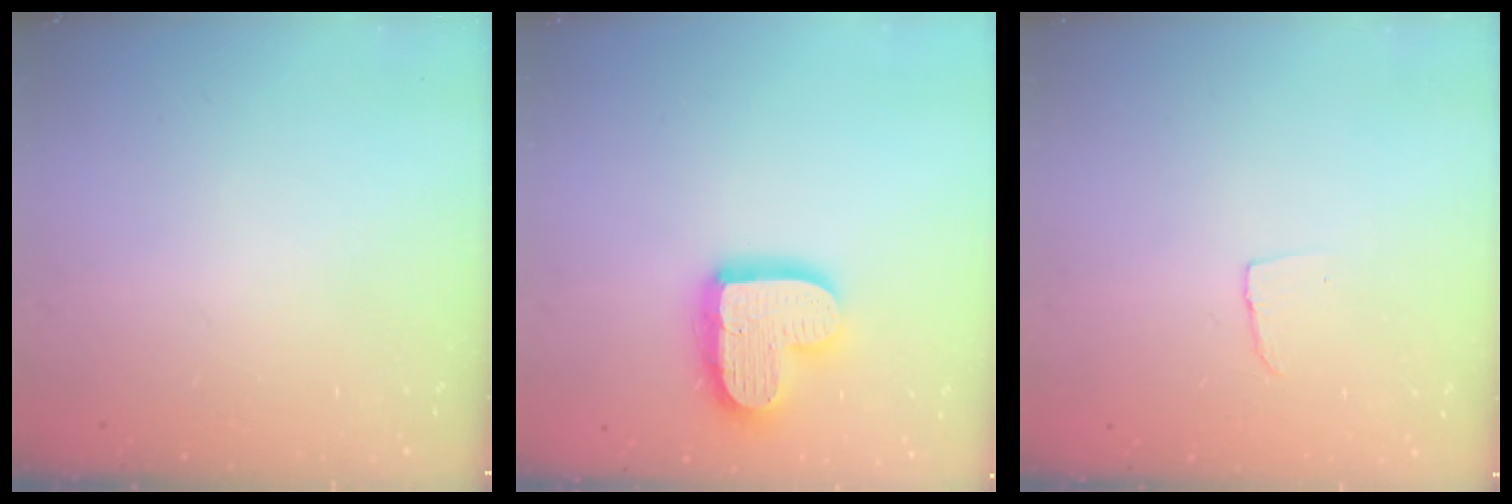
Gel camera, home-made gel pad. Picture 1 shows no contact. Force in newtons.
{"total": 15.6, "press": 15.5, "slide": 1.3}
{"total": 4.2, "press": 4.2, "slide": 0.3}